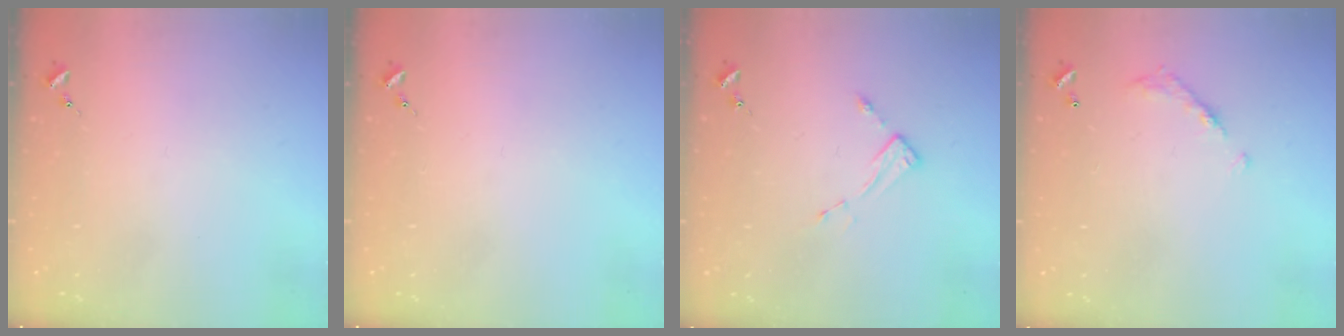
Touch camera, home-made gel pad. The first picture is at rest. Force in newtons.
{"total": 0.0}
{"total": 3.9, "press": 3.9, "slide": 0.2}
{"total": 7.9, "press": 7.9, "slide": 0.3}